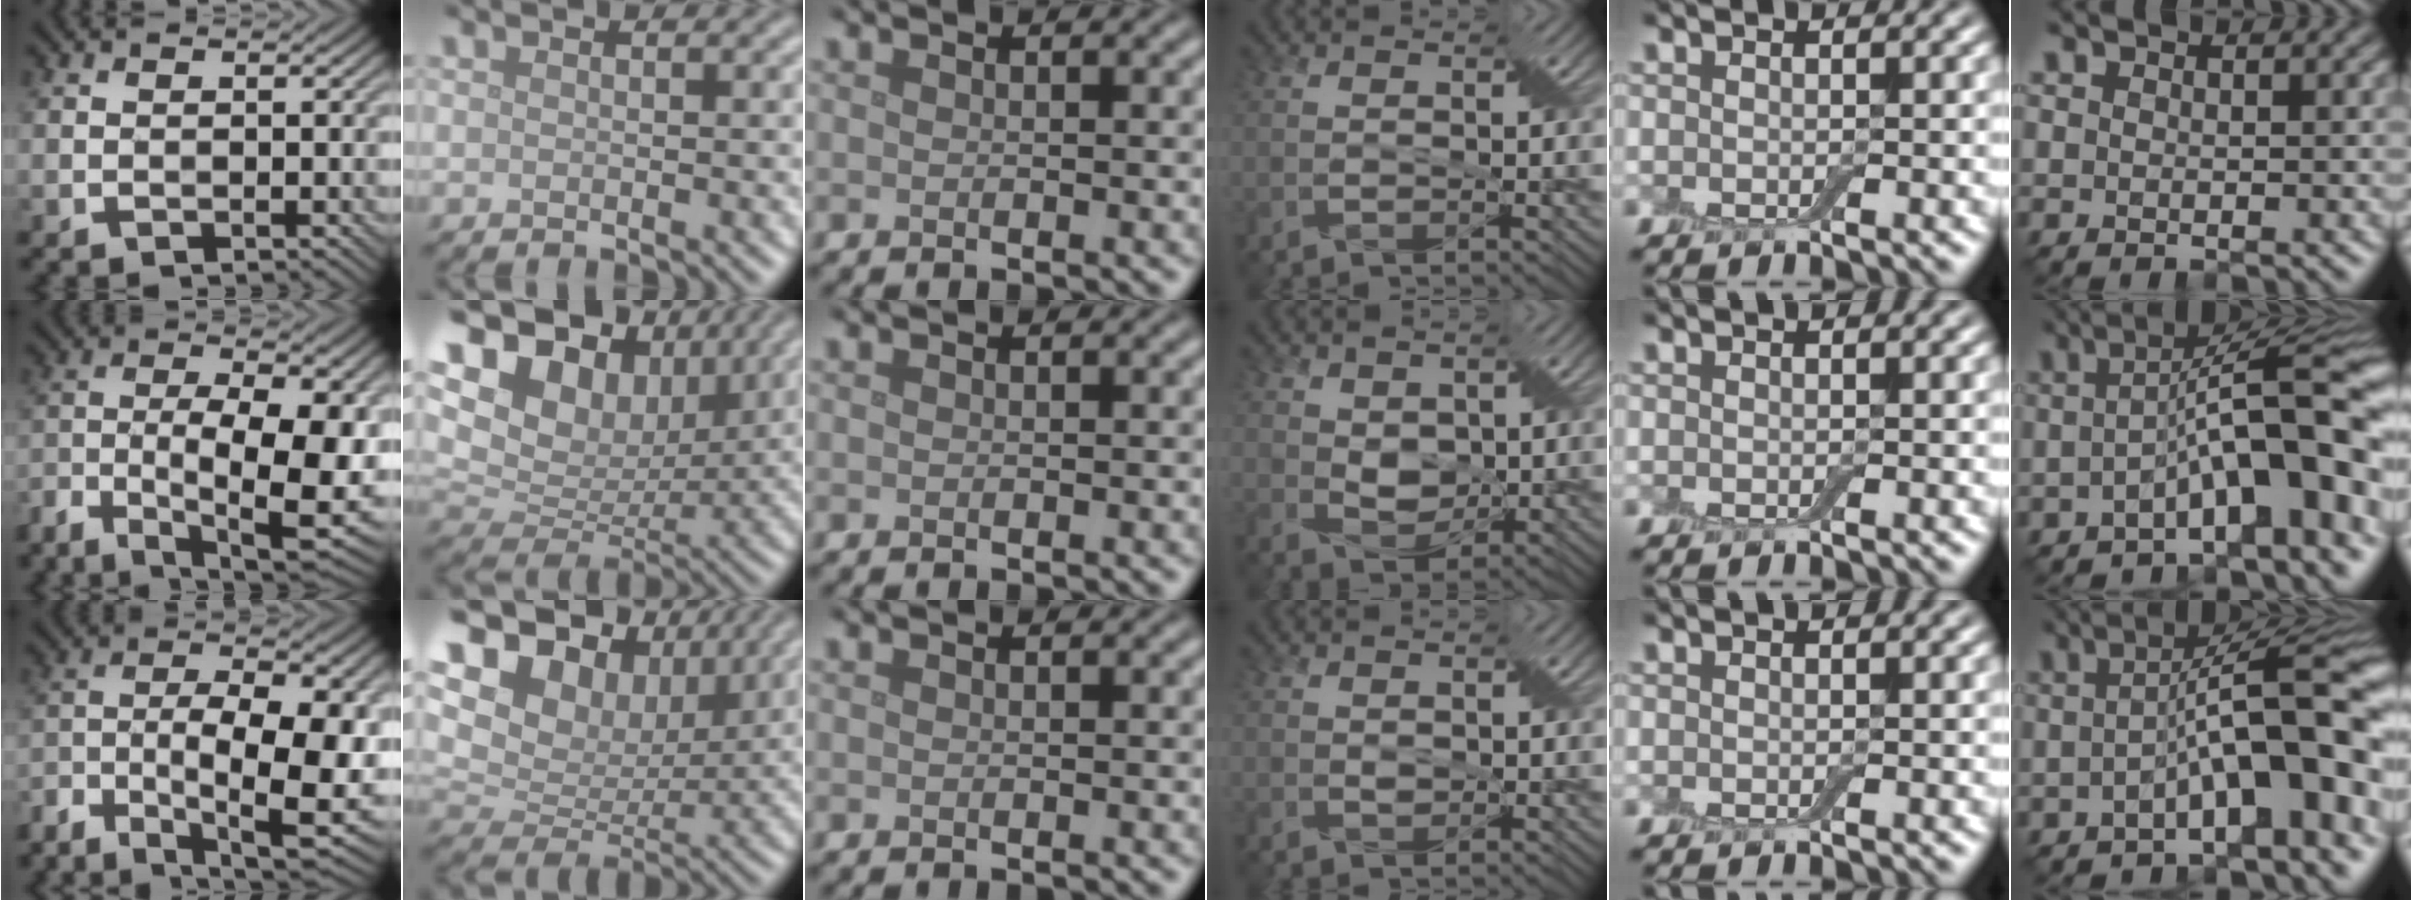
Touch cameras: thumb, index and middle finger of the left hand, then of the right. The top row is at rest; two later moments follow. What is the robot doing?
{"motion": "extract", "object": "backpack"}